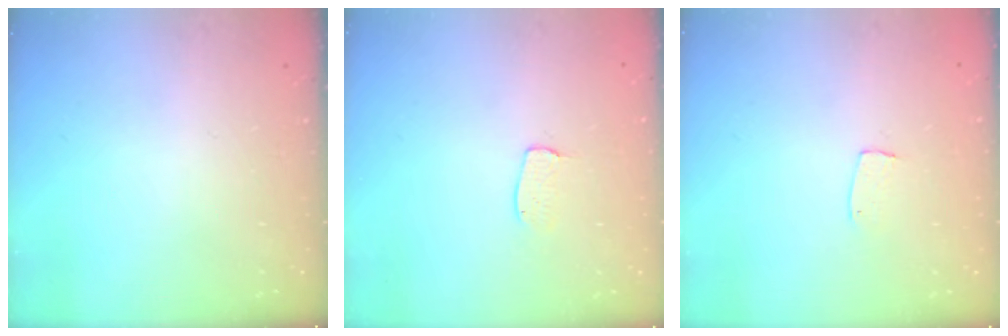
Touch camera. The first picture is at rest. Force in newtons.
{"total": 5.8, "press": 5.8, "slide": 0.2}
{"total": 3.7, "press": 3.7, "slide": 0.2}